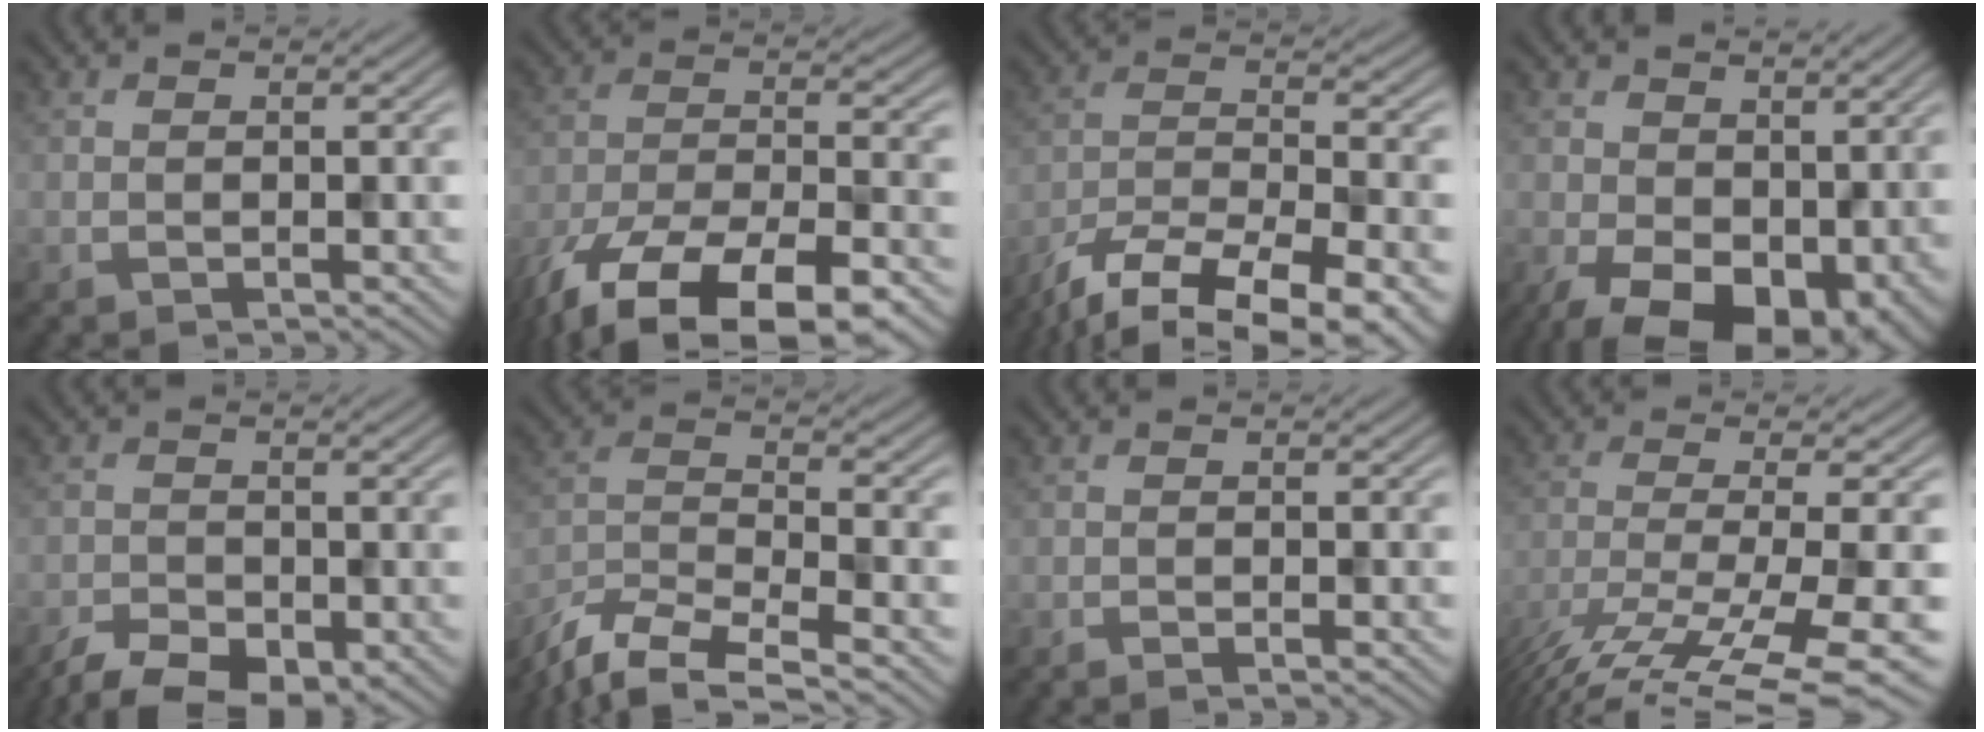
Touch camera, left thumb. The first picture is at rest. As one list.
[{"total": 16.4, "force": [-12.0, 5.6, 9.7], "torque": [-0.196, -0.047, -0.184]}, {"total": 15.1, "force": [-11.8, 4.6, 8.3], "torque": [-0.168, -0.036, -0.179]}, {"total": 12.7, "force": [-2.6, 8.1, 9.4], "torque": [-0.168, -0.043, -0.020]}, {"total": 7.2, "force": [-4.8, 3.3, 4.3], "torque": [-0.082, -0.022, -0.080]}, {"total": 9.7, "force": [-7.8, 2.4, 5.3], "torque": [-0.120, -0.013, -0.154]}, {"total": 0.7, "force": [-0.5, 0.0, 0.5], "torque": [-0.011, -0.002, -0.008]}, {"total": 13.7, "force": [-8.9, 2.9, 10.0], "torque": [-0.191, -0.023, -0.131]}]